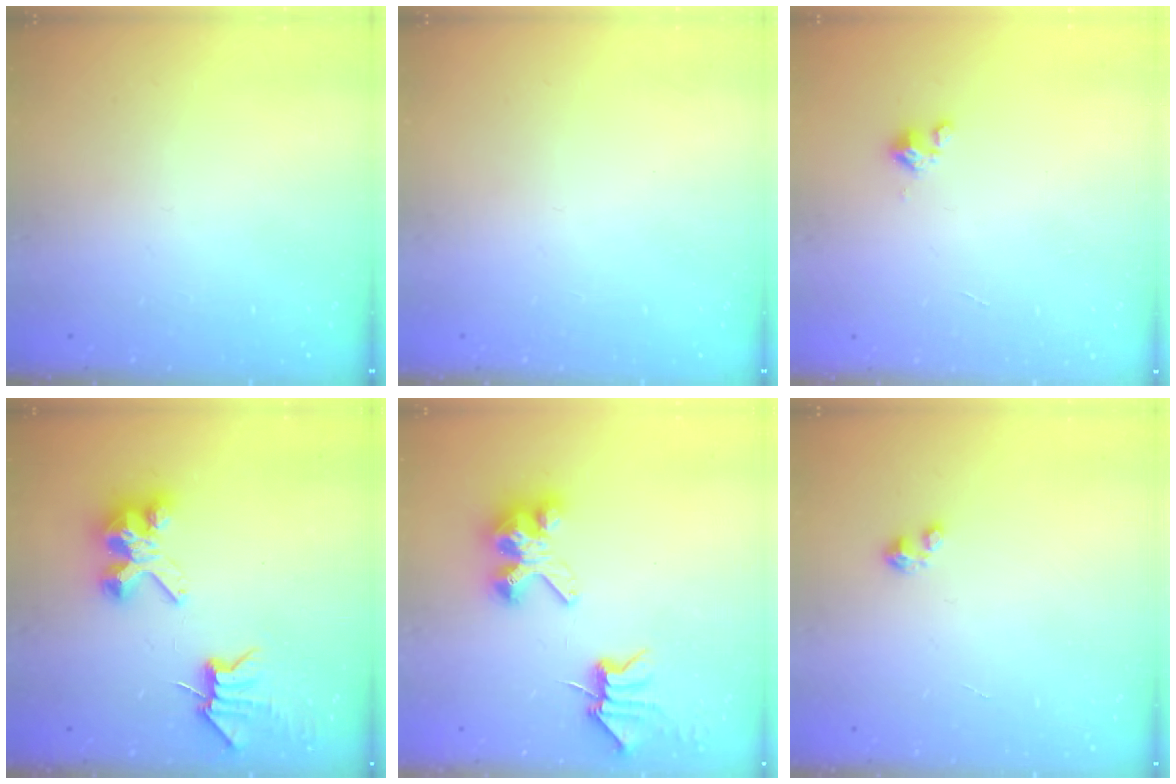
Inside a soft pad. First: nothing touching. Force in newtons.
{"total": 0.0}
{"total": 0.9, "press": 0.9, "slide": 0.2}
{"total": 7.3, "press": 7.2, "slide": 0.8}
{"total": 7.0, "press": 6.9, "slide": 0.6}
{"total": 1.6, "press": 1.6, "slide": 0.2}